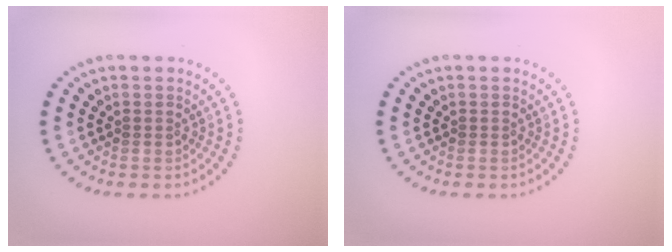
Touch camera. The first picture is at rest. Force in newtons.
{"total": 0.0}